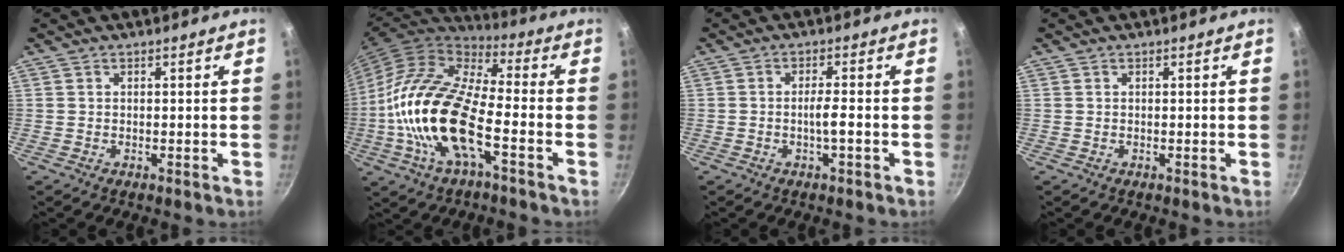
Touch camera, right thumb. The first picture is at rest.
{"total": 21.9, "force": [-4.9, 10.2, 18.7], "torque": [-0.359, 0.024, -0.104]}
{"total": 3.0, "force": [-1.1, 0.2, 2.7], "torque": [-0.053, 0.011, -0.021]}
{"total": 0.0}